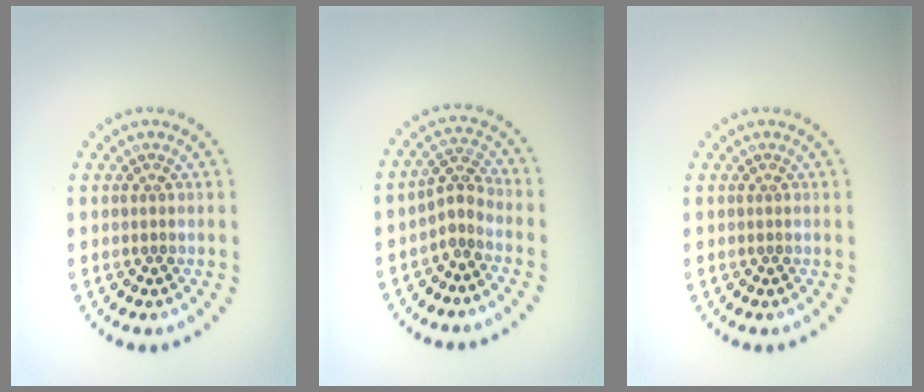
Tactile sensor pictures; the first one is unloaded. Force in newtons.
{"total": 2.1, "press": 1.5, "slide": 1.5}
{"total": 0.0}